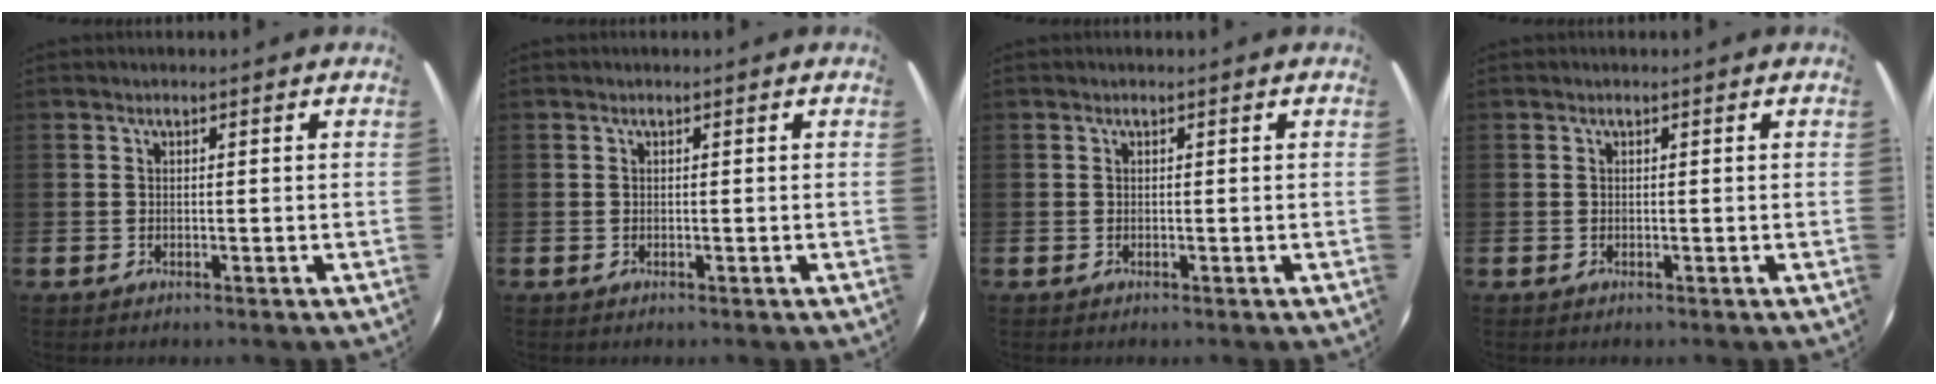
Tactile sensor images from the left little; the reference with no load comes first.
{"total": 0.0}
{"total": 0.0}
{"total": 0.0}